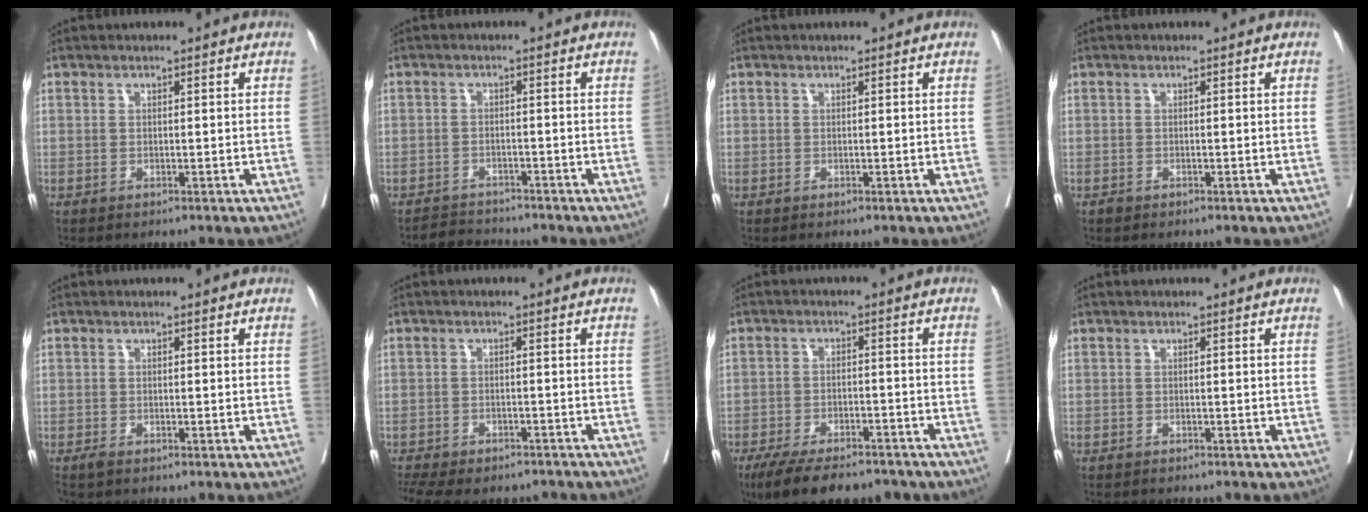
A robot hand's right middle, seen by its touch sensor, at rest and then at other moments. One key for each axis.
{"total": 3.3, "fx": -3.2, "fy": 0.4, "fz": -0.5, "tx": 0.001, "ty": -0.013, "tz": -0.055}
{"total": 0.0}
{"total": 0.0}
{"total": 0.8, "fx": -0.6, "fy": 0.1, "fz": 0.4, "tx": -0.016, "ty": -0.005, "tz": -0.012}
{"total": 12.7, "fx": -11.0, "fy": 4.5, "fz": 4.7, "tx": -0.113, "ty": -0.001, "tz": -0.146}
{"total": 13.0, "fx": -10.6, "fy": 4.1, "fz": 6.3, "tx": -0.109, "ty": -0.008, "tz": -0.159}
{"total": 3.3, "fx": -3.1, "fy": 0.4, "fz": 1.2, "tx": -0.022, "ty": -0.007, "tz": -0.040}